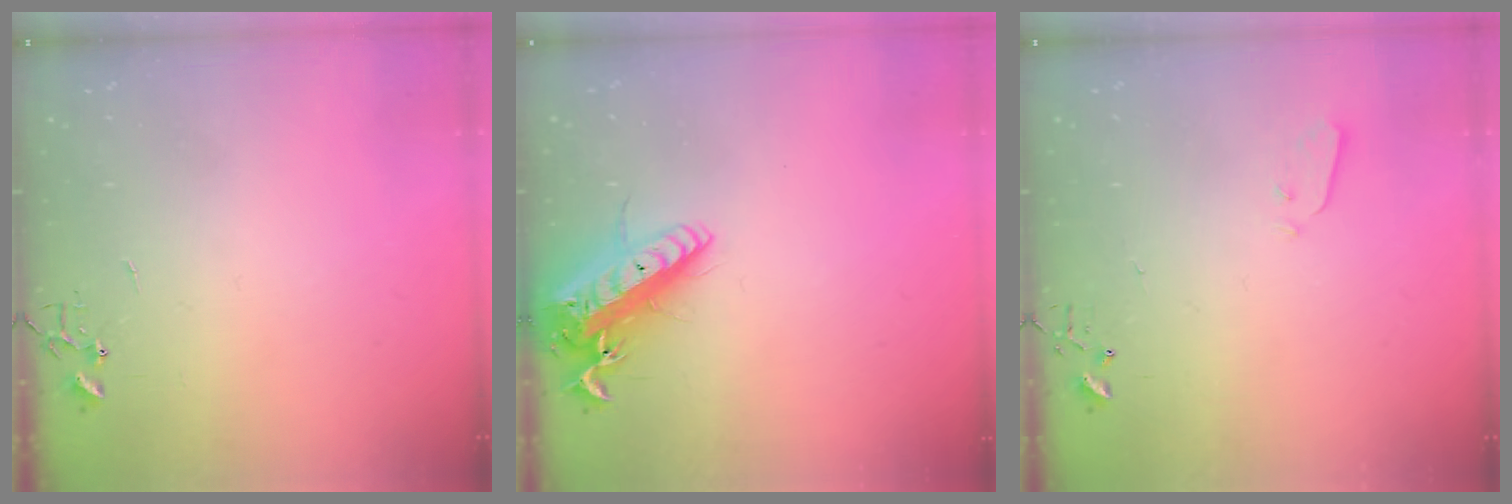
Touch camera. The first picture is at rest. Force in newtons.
{"total": 17.4, "press": 17.0, "slide": 3.4}
{"total": 3.0, "press": 3.0, "slide": 0.3}